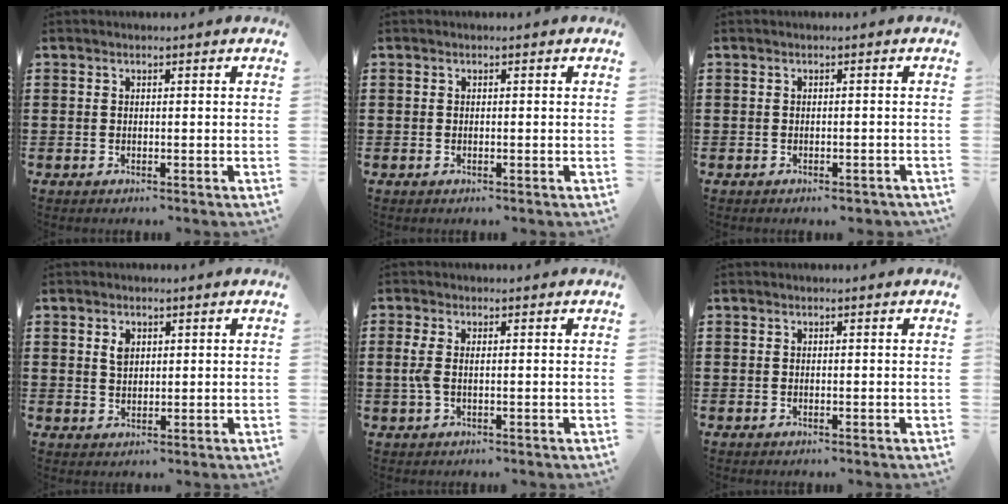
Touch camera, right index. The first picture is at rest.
{"total": 0.0}
{"total": 0.9, "force": [-0.8, 0.2, 0.4], "torque": [-0.012, -0.005, -0.015]}
{"total": 2.2, "force": [1.0, 1.4, 1.4], "torque": [-0.031, 0.004, 0.018]}
{"total": 2.6, "force": [0.0, 1.2, 2.3], "torque": [-0.060, -0.001, -0.006]}
{"total": 0.0}